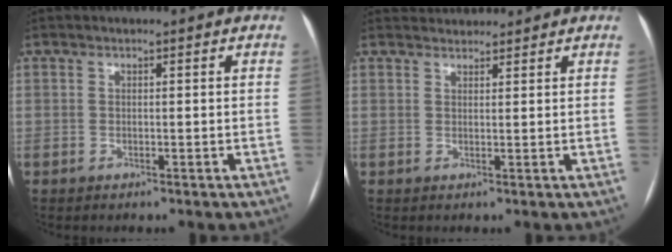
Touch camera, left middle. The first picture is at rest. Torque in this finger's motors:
{"motor_torque": [0.00, -0.02, -0.01, -0.02]}